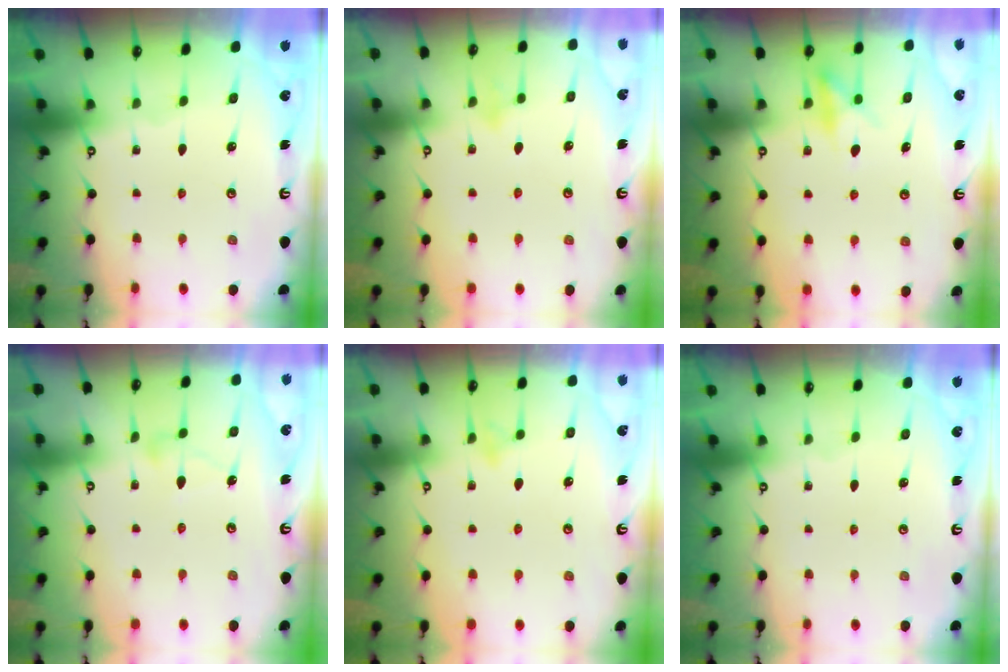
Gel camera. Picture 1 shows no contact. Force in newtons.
{"total": 7.9, "press": 7.8, "slide": 1.4}
{"total": 10.5, "press": 10.4, "slide": 1.2}
{"total": 3.9, "press": 3.9, "slide": 0.2}
{"total": 7.7, "press": 7.7, "slide": 0.7}
{"total": 0.0}